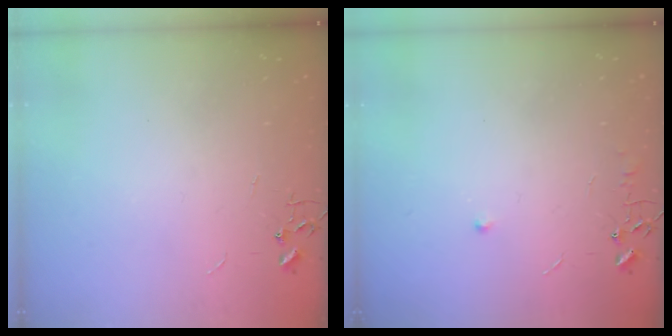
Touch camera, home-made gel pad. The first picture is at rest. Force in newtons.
{"total": 5.8, "press": 5.8, "slide": 0.7}